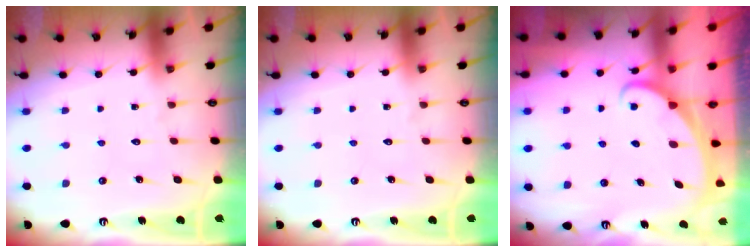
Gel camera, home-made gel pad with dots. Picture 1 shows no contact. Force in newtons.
{"total": 0.0}
{"total": 1.8, "press": 1.8, "slide": 0.1}